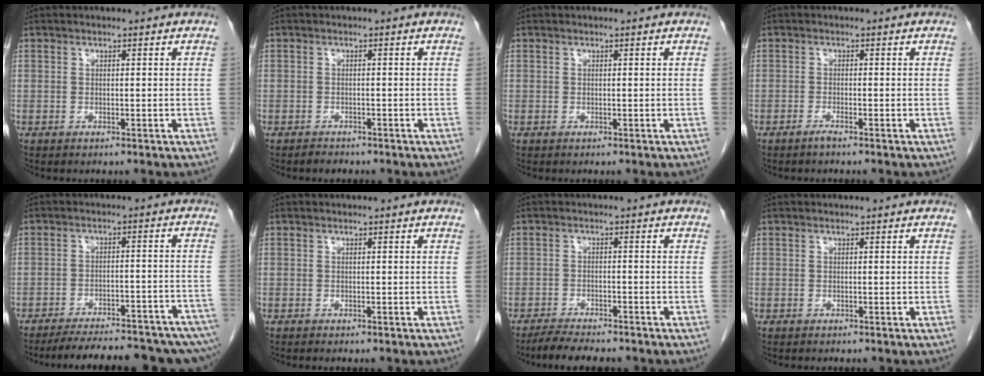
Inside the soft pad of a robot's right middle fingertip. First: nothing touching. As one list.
[{"total": 1.1, "force": [-1.0, 0.4, 0.1], "torque": [-0.011, -0.002, -0.016]}, {"total": 0.0}, {"total": 1.2, "force": [-1.0, -0.1, 0.7], "torque": [-0.017, -0.001, -0.020]}, {"total": 21.5, "force": [-18.5, 3.7, 10.3], "torque": [-0.119, -0.001, -0.235]}, {"total": 0.8, "force": [-0.6, 0.3, 0.5], "torque": [-0.012, -0.002, -0.004]}, {"total": 6.2, "force": [-5.5, 1.1, 2.7], "torque": [-0.048, -0.016, -0.090]}, {"total": 0.0}]